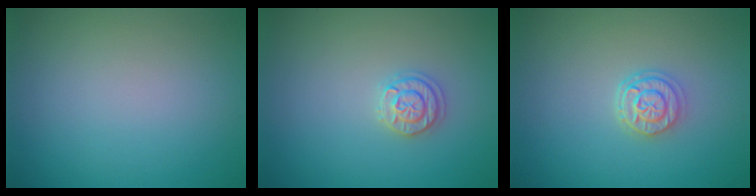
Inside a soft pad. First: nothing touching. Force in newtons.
{"total": 1.8, "press": 1.8, "slide": 0.1}
{"total": 2.6, "press": 2.2, "slide": 1.5}